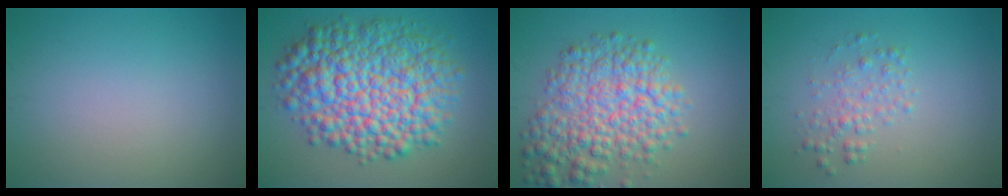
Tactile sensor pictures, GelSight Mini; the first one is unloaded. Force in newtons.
{"total": 11.9, "press": 11.9, "slide": 0.1}
{"total": 7.3, "press": 7.3, "slide": 0.2}
{"total": 2.0, "press": 2.0, "slide": 0.0}